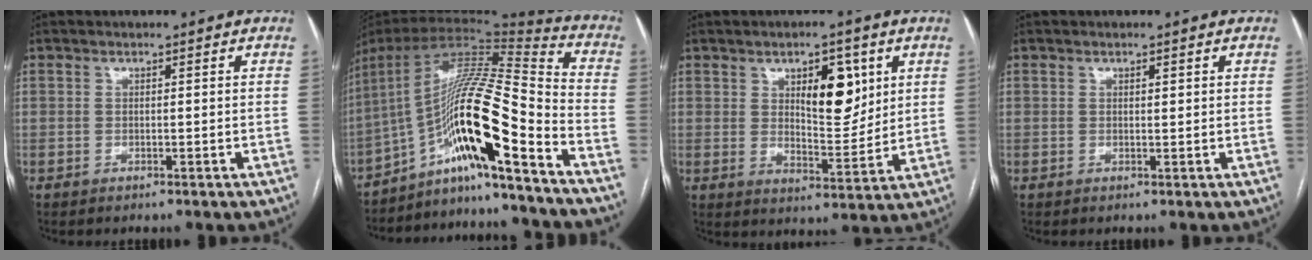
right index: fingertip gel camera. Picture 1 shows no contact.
{"total": 18.7, "force": [-10.9, -0.3, 15.1], "torque": [-0.285, 0.023, -0.195]}
{"total": 8.9, "force": [3.5, 3.6, 7.3], "torque": [-0.108, -0.002, 0.060]}
{"total": 0.7, "force": [0.3, 0.2, 0.6], "torque": [-0.011, -0.001, 0.005]}